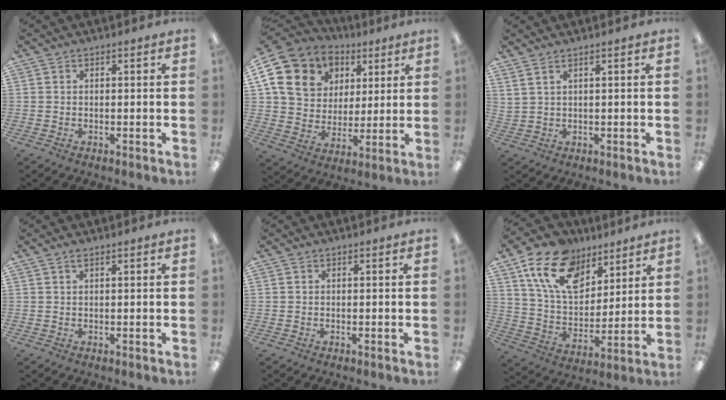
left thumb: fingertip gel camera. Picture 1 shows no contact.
{"total": 15.3, "force": [7.0, 12.5, 5.5], "torque": [-0.098, -0.034, 0.139]}
{"total": 1.7, "force": [1.2, 0.4, 1.0], "torque": [-0.022, -0.004, 0.023]}
{"total": 0.6, "force": [0.3, 0.1, 0.5], "torque": [-0.011, 0.000, 0.005]}
{"total": 0.0}
{"total": 17.5, "force": [10.1, 10.7, 9.5], "torque": [-0.174, -0.034, 0.187]}